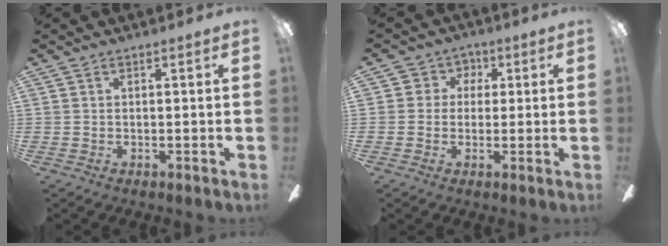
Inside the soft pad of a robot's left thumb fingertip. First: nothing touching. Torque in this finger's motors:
{"motor_torque": [0.33, -0.06, -0.17, 0.11, 0.00]}